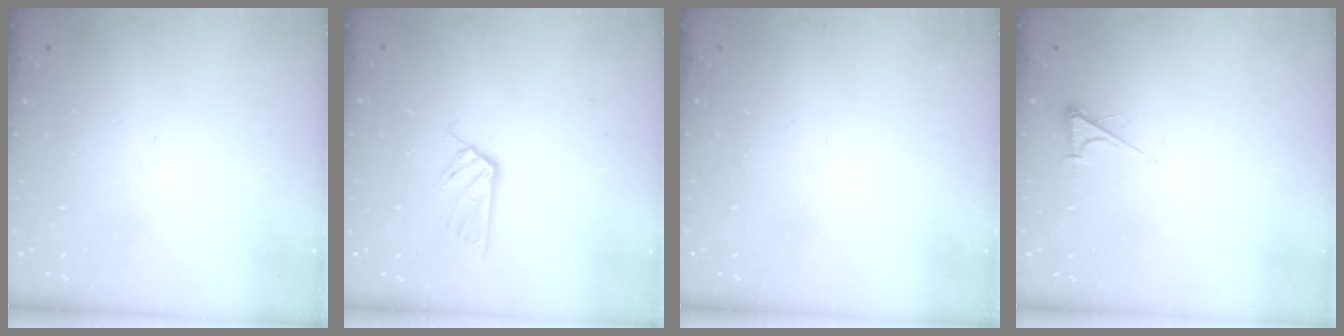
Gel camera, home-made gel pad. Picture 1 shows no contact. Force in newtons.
{"total": 4.7, "press": 4.7, "slide": 0.2}
{"total": 0.0}
{"total": 3.5, "press": 3.5, "slide": 0.3}